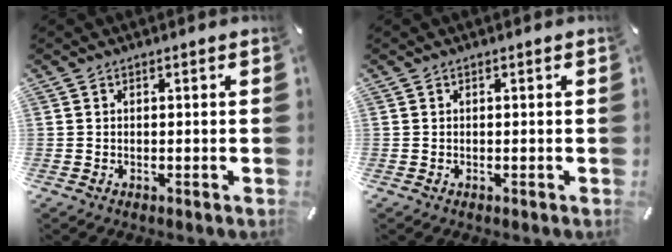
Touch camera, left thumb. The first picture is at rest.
{"total": 0.0}